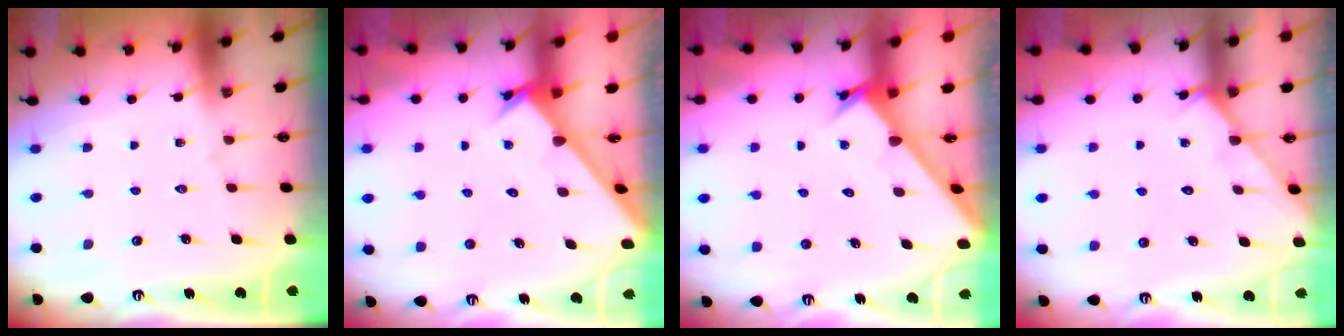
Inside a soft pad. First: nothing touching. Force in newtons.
{"total": 2.7, "press": 2.6, "slide": 0.2}
{"total": 2.6, "press": 2.6, "slide": 0.3}
{"total": 2.7, "press": 2.7, "slide": 0.3}